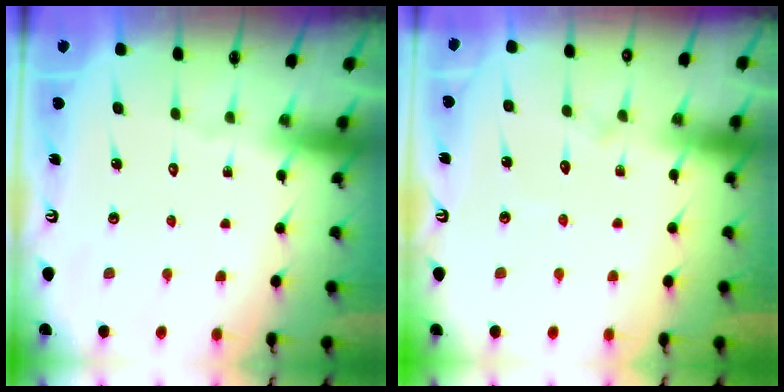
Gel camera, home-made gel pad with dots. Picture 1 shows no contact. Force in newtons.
{"total": 6.3, "press": 6.3, "slide": 0.6}